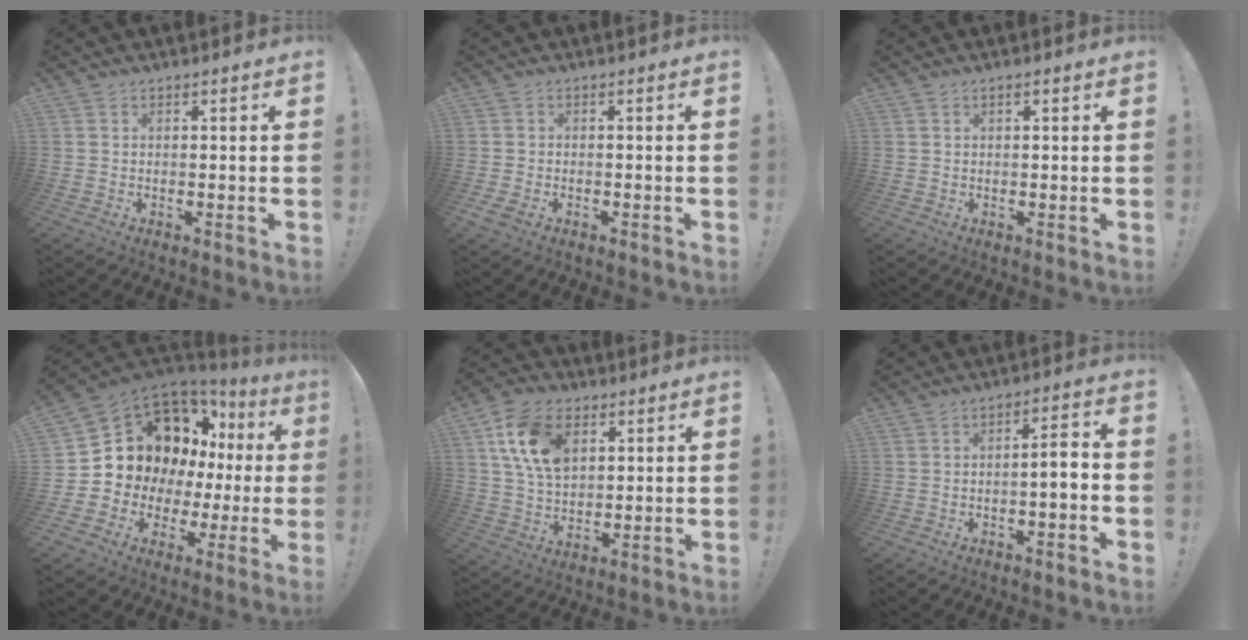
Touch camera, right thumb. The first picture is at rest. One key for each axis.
{"total": 2.1, "fx": -0.8, "fy": 1.4, "fz": 1.4, "tx": -0.025, "ty": 0.001, "tz": -0.015}
{"total": 0.7, "fx": 0.3, "fy": 0.3, "fz": 0.6, "tx": -0.018, "ty": 0.005, "tz": 0.006}
{"total": 12.5, "fx": 6.2, "fy": 9.5, "fz": 5.3, "tx": -0.074, "ty": -0.062, "tz": 0.137}
{"total": 15.6, "fx": 6.1, "fy": 10.6, "fz": 9.7, "tx": -0.166, "ty": -0.008, "tz": 0.121}
{"total": 4.8, "fx": -1.7, "fy": 0.3, "fz": 4.4, "tx": -0.068, "ty": 0.003, "tz": -0.033}